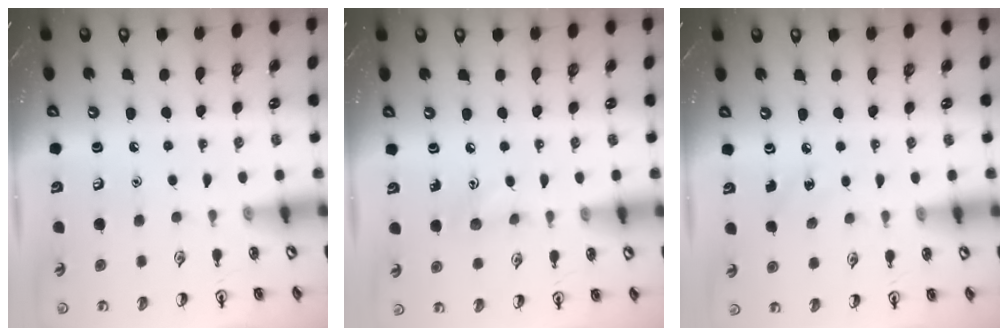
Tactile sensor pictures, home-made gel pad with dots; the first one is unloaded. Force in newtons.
{"total": 5.1, "press": 4.8, "slide": 1.8}
{"total": 4.3, "press": 4.0, "slide": 1.5}